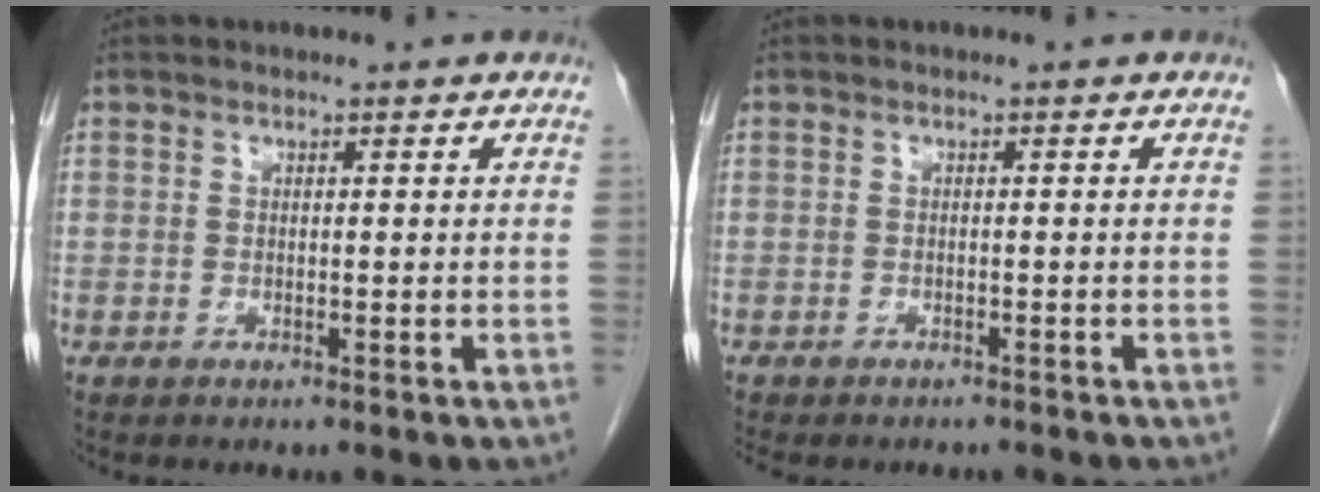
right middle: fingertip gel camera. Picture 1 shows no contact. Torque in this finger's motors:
{"motor_torque": [1.08, -1.06, 0.09, 0.07]}